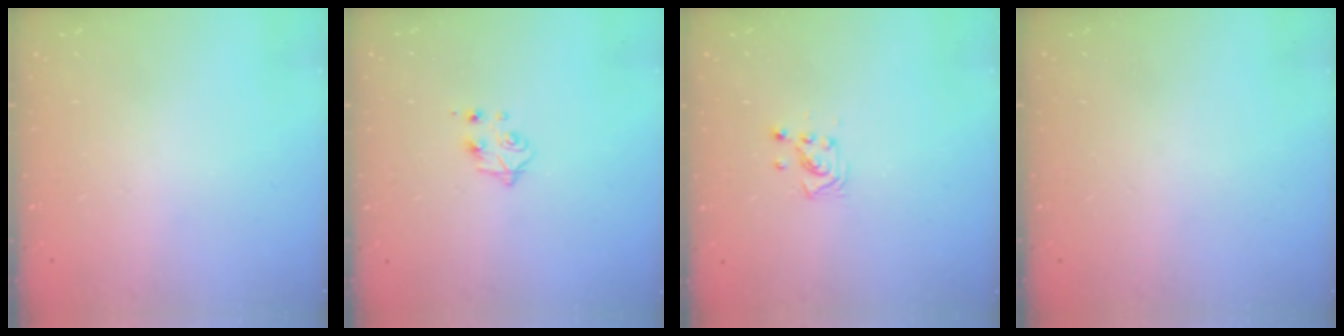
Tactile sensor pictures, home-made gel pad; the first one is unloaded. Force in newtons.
{"total": 4.9, "press": 4.8, "slide": 0.7}
{"total": 2.9, "press": 2.9, "slide": 0.3}
{"total": 0.0}